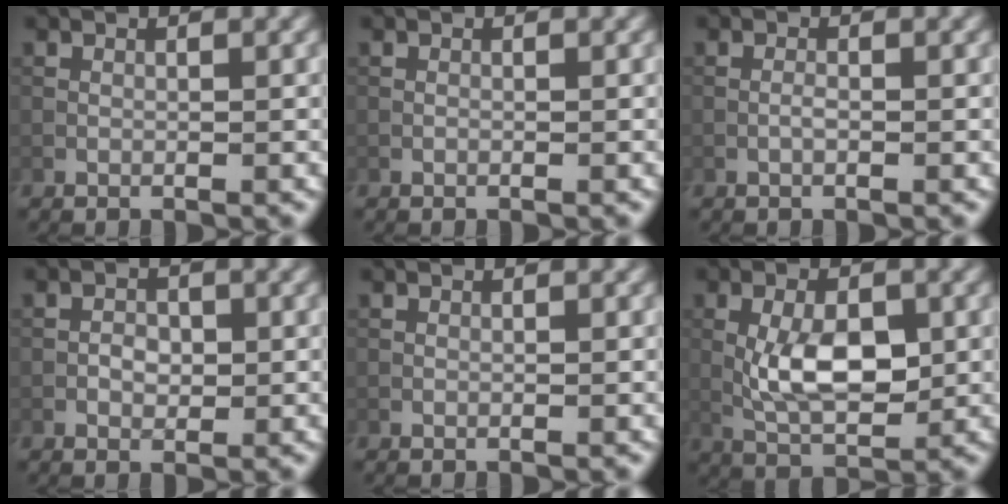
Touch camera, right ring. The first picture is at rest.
{"total": 0.0}
{"total": 0.8, "force": [-0.3, 0.2, 0.7], "torque": [-0.014, 0.001, -0.007]}
{"total": 1.6, "force": [-0.3, 1.1, 1.1], "torque": [-0.015, 0.001, -0.008]}
{"total": 0.0}
{"total": 5.9, "force": [-0.3, 2.9, 5.2], "torque": [-0.101, 0.000, -0.004]}